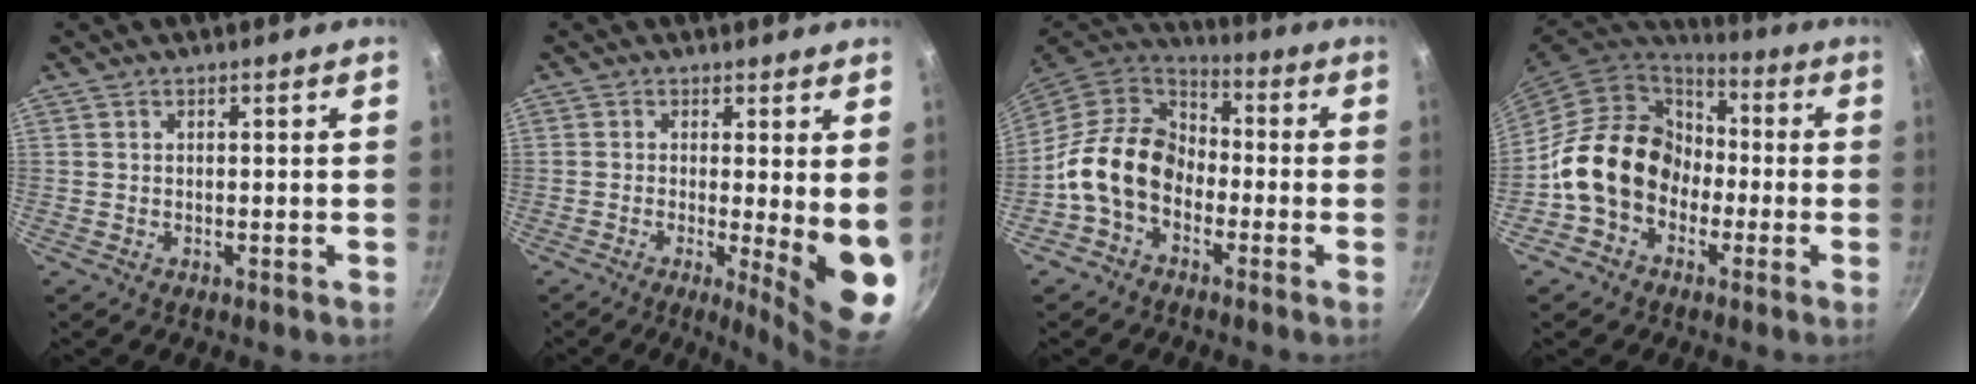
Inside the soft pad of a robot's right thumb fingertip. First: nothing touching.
{"total": 9.9, "force": [-0.6, 2.0, 9.6], "torque": [-0.116, -0.023, -0.004]}
{"total": 14.4, "force": [-3.7, 10.6, 8.9], "torque": [-0.122, 0.044, -0.092]}
{"total": 16.6, "force": [-3.0, 13.5, 9.2], "torque": [-0.119, 0.054, -0.059]}